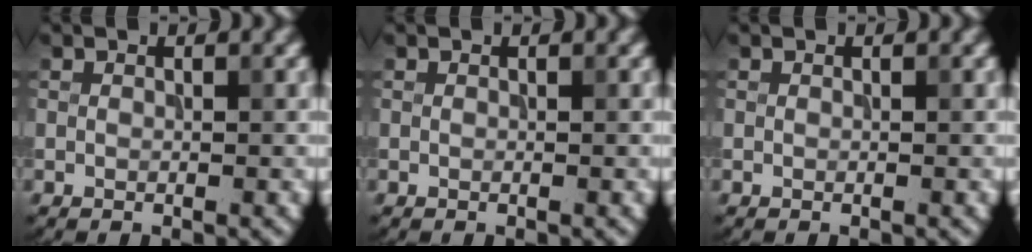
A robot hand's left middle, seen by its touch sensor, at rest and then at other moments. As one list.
[{"total": 0.0}, {"total": 0.0}]